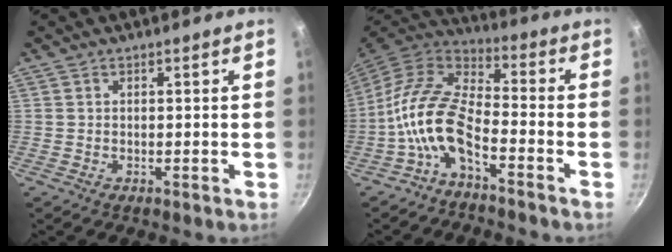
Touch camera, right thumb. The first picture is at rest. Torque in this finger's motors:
{"motor_torque": [0.61, 0.74, 1.57, -0.77, 0.64]}